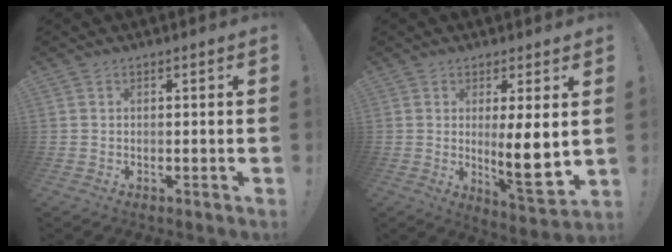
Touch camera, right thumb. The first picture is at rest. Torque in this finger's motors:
{"motor_torque": [-0.14, 0.92, 0.50, -0.22, 0.07]}